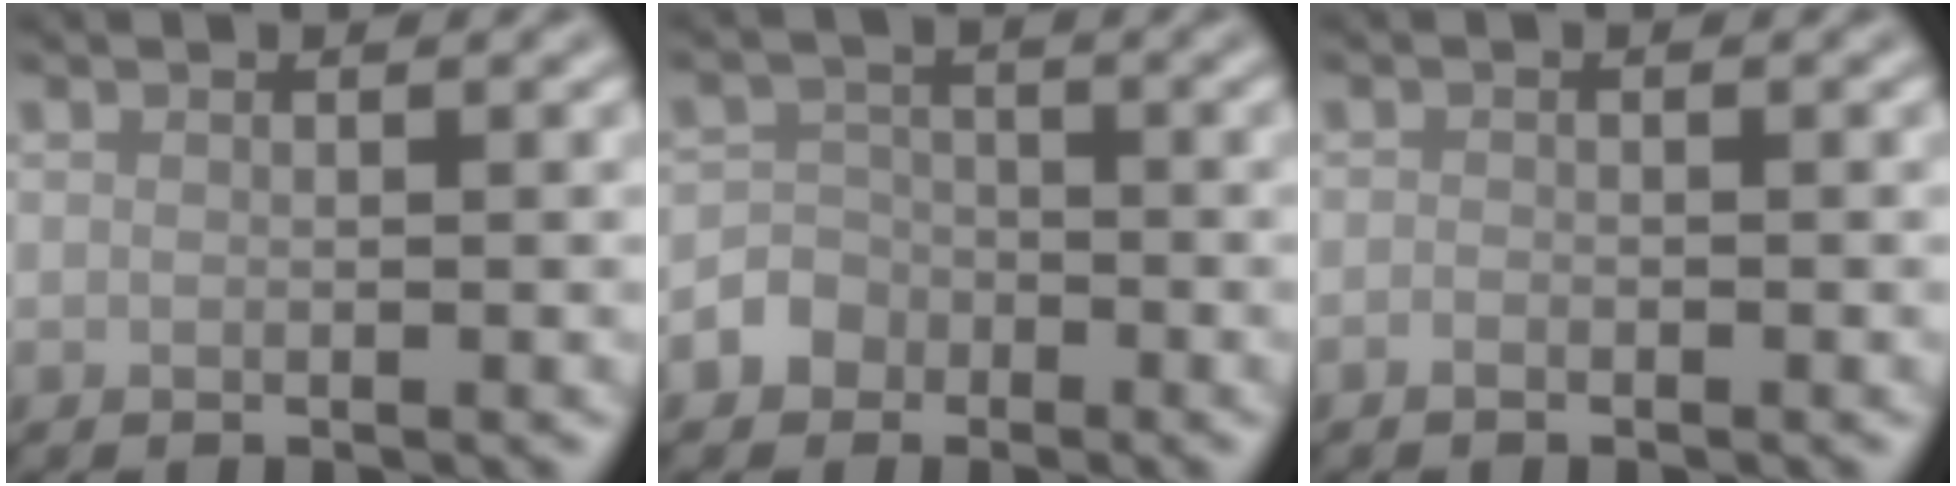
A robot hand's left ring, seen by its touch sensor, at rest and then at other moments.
{"total": 3.0, "force": [-1.6, 2.5, 0.3], "torque": [0.018, 0.008, -0.045]}
{"total": 0.7, "force": [-0.5, 0.3, 0.3], "torque": [-0.005, 0.000, -0.011]}